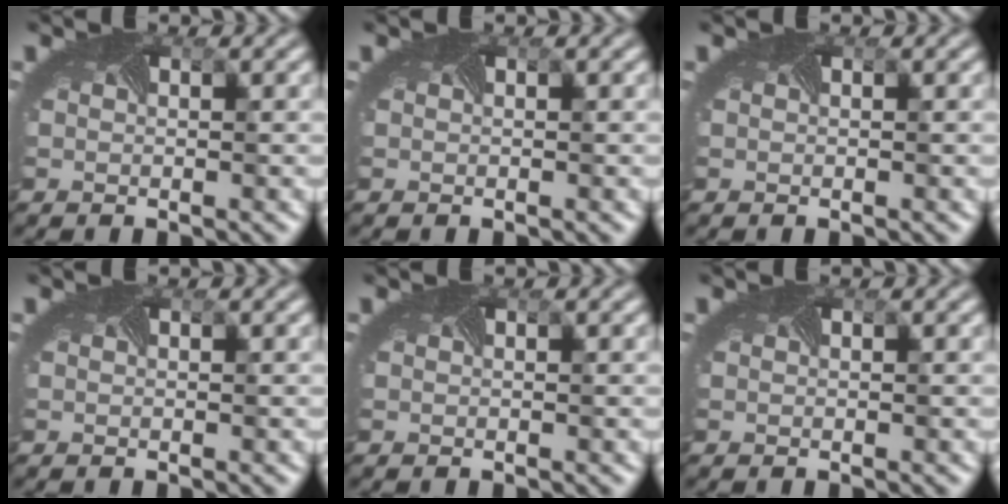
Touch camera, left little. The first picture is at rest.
{"total": 0.0}
{"total": 0.0}
{"total": 0.0}
{"total": 0.0}
{"total": 0.0}